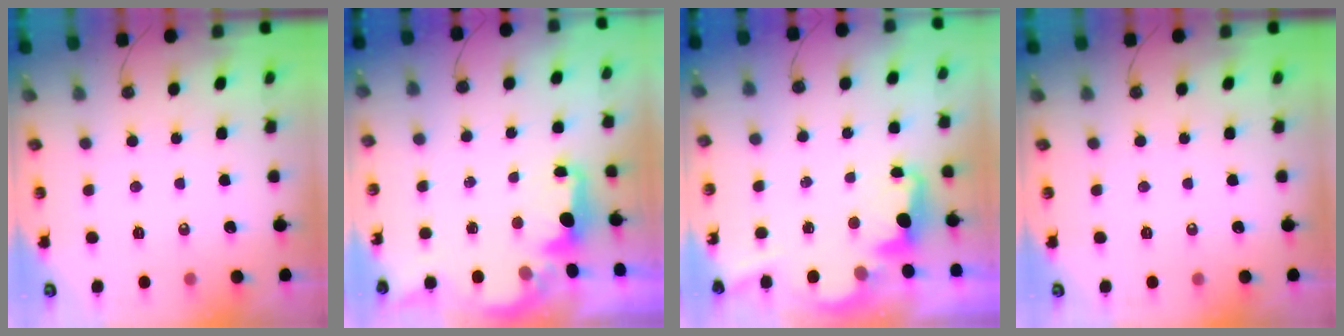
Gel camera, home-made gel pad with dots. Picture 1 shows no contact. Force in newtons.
{"total": 1.6, "press": 1.5, "slide": 0.5}
{"total": 3.6, "press": 3.5, "slide": 0.8}
{"total": 0.0}